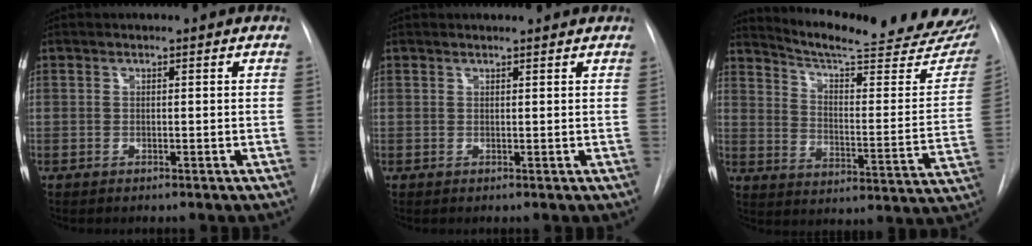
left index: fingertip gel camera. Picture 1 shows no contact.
{"total": 2.4, "force": [2.4, 0.1, 0.4], "torque": [-0.009, 0.015, 0.029]}
{"total": 25.3, "force": [22.4, 3.5, 11.3], "torque": [-0.165, -0.070, 0.285]}